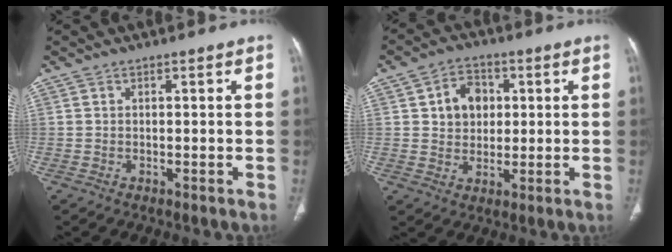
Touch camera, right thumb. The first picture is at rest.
{"total": 7.8, "force": [1.8, 6.2, 4.3], "torque": [-0.035, 0.000, 0.029]}